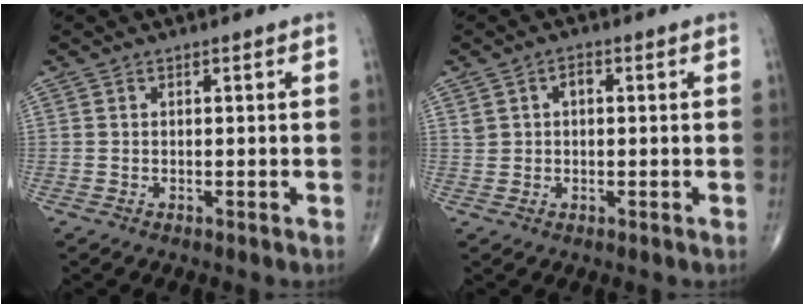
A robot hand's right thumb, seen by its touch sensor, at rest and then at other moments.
{"total": 3.0, "force": [0.8, 2.1, 1.9], "torque": [-0.028, 0.006, 0.017]}